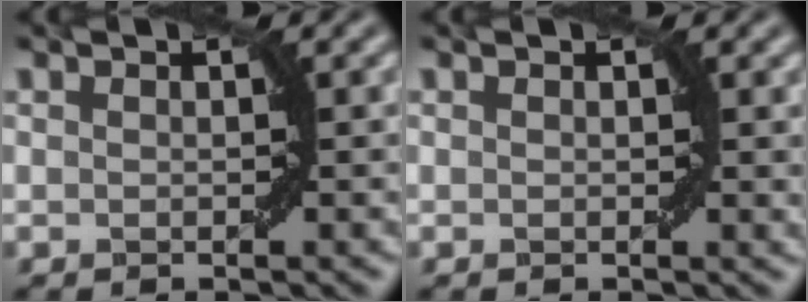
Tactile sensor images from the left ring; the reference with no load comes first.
{"total": 0.8, "force": [0.3, 0.1, 0.7], "torque": [-0.006, -0.005, 0.004]}